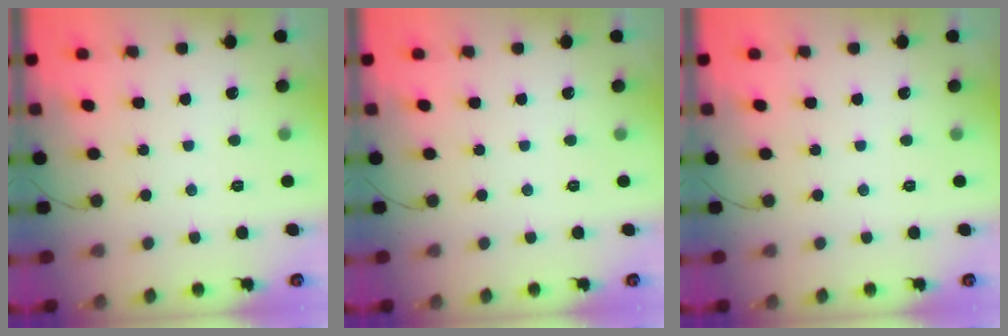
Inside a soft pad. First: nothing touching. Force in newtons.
{"total": 0.0}
{"total": 0.0}